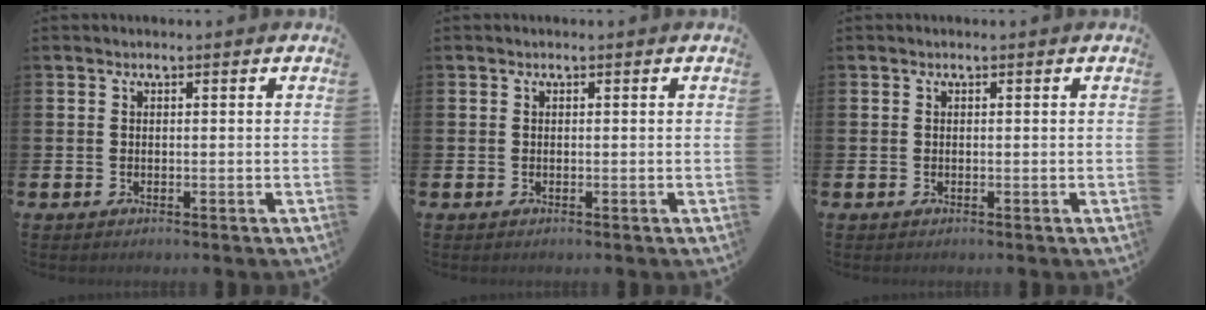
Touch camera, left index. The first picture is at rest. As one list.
[{"total": 0.0}, {"total": 0.0}]